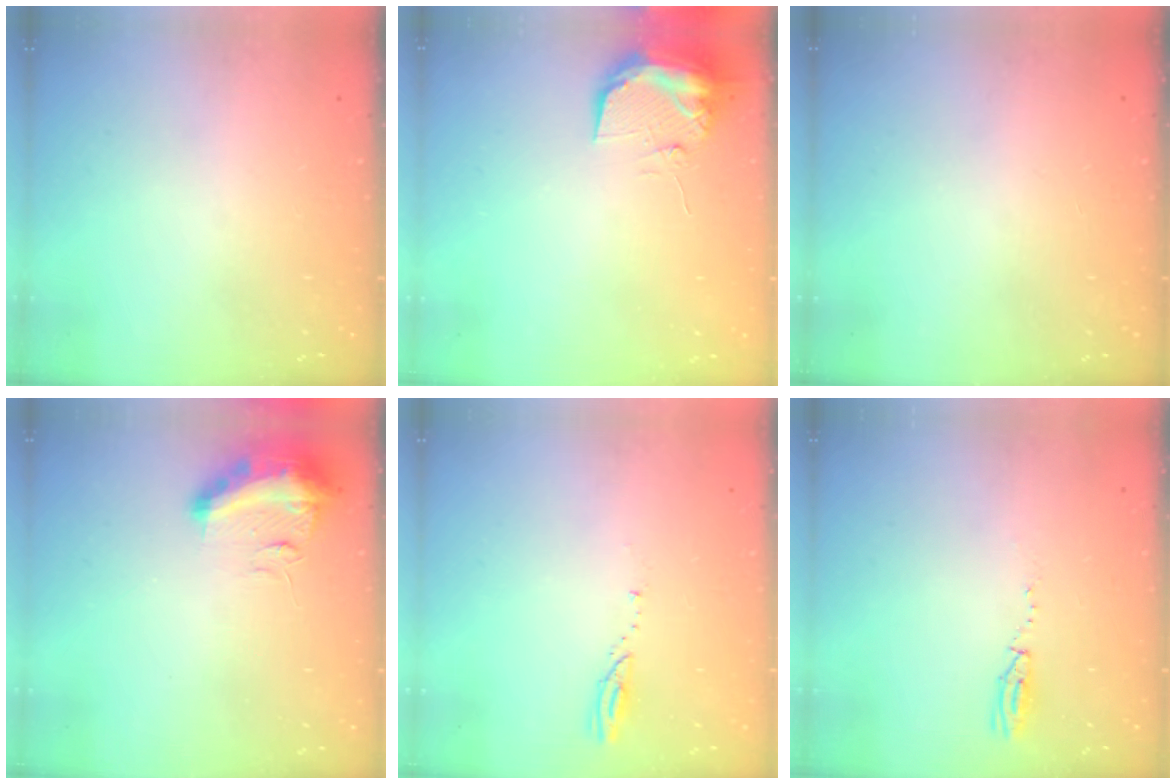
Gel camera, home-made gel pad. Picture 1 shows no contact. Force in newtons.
{"total": 10.4, "press": 10.4, "slide": 1.2}
{"total": 0.0}
{"total": 17.3, "press": 13.2, "slide": 11.2}
{"total": 3.2, "press": 3.2, "slide": 0.3}
{"total": 17.0, "press": 5.1, "slide": 16.2}